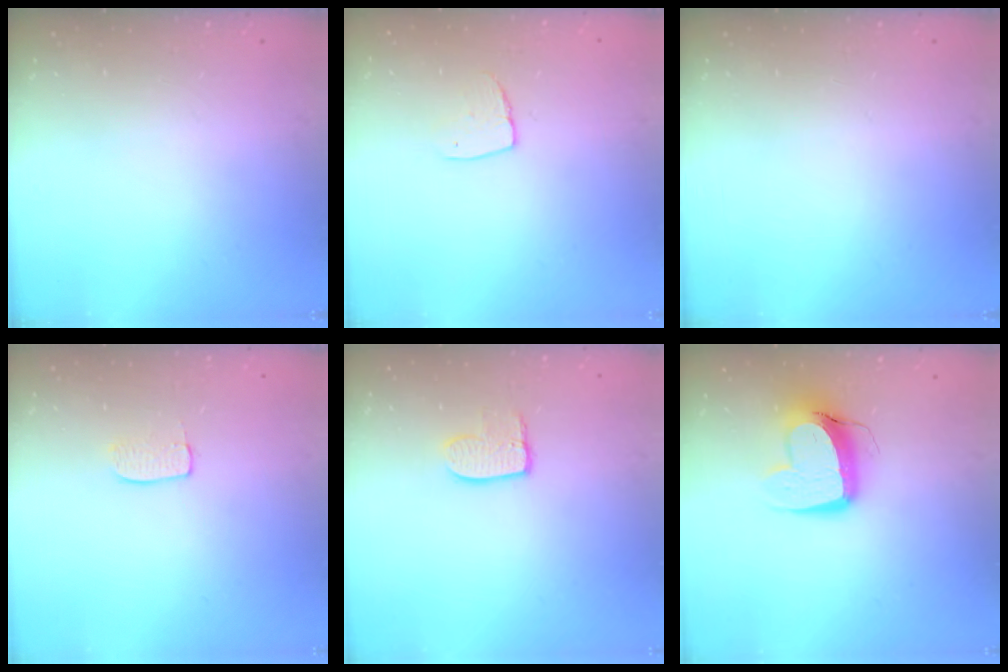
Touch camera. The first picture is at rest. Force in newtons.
{"total": 6.0, "press": 6.0, "slide": 0.3}
{"total": 0.0}
{"total": 5.0, "press": 5.0, "slide": 0.3}
{"total": 7.7, "press": 7.7, "slide": 0.5}
{"total": 11.6, "press": 11.5, "slide": 1.3}